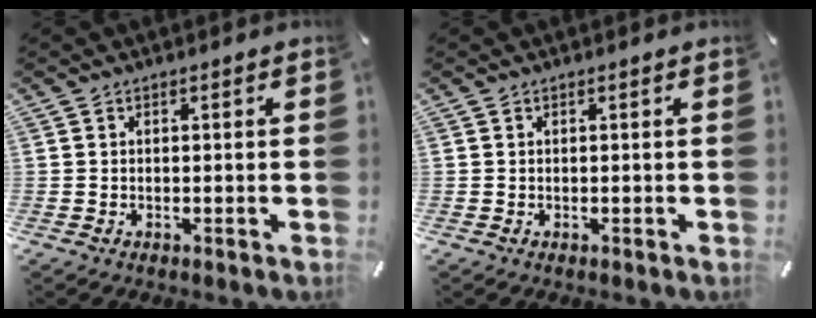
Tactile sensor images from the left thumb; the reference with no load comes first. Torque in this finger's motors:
{"motor_torque": [-0.07, -0.04, 0.02, 0.06, -0.01]}